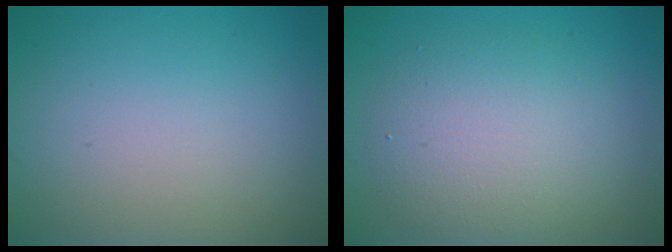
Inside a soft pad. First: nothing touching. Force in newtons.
{"total": 5.1, "press": 5.1, "slide": 0.2}